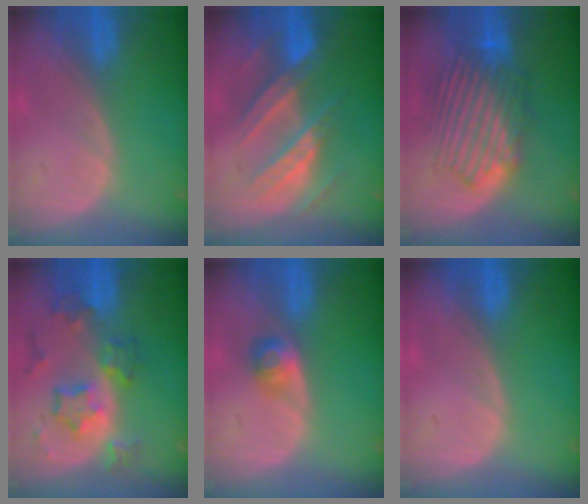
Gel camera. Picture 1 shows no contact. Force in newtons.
{"total": 8.7, "press": 8.0, "slide": 3.3}
{"total": 8.8, "press": 8.5, "slide": 2.2}
{"total": 8.4, "press": 7.4, "slide": 4.0}
{"total": 2.4, "press": 2.3, "slide": 0.7}
{"total": 0.0}